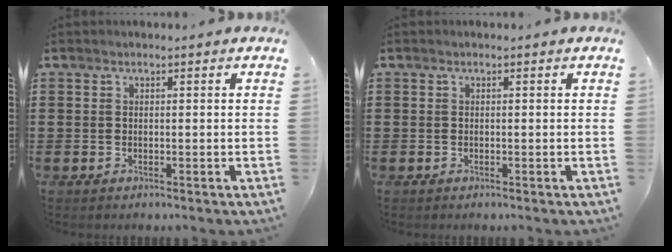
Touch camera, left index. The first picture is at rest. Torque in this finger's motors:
{"motor_torque": [0.00, 0.00, 0.00, 0.00]}